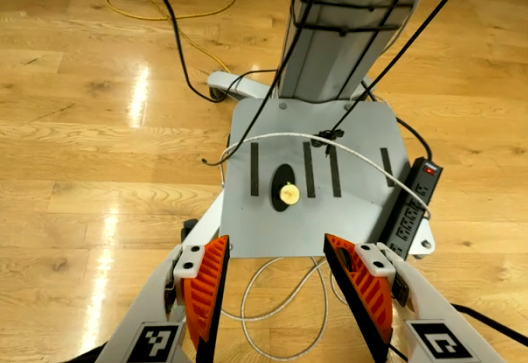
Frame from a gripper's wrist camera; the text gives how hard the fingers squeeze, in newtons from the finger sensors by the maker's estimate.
{"total": 0.0}